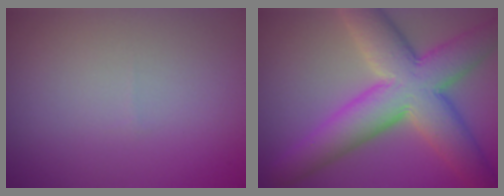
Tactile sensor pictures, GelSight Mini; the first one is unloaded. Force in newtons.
{"total": 10.6, "press": 10.5, "slide": 0.7}